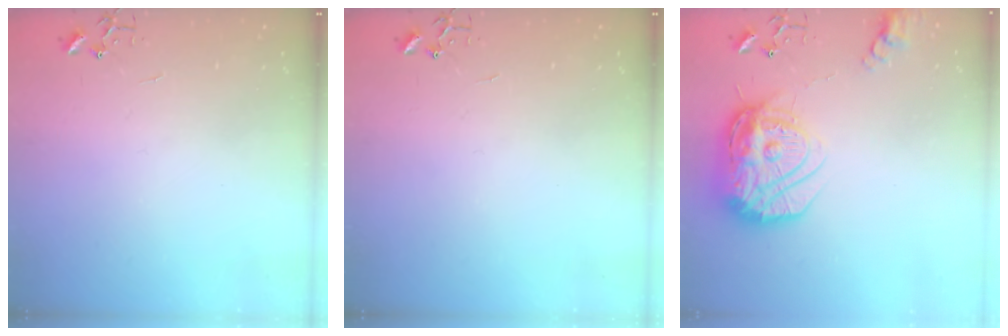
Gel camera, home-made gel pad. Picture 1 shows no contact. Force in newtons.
{"total": 0.0}
{"total": 20.2, "press": 20.1, "slide": 1.6}